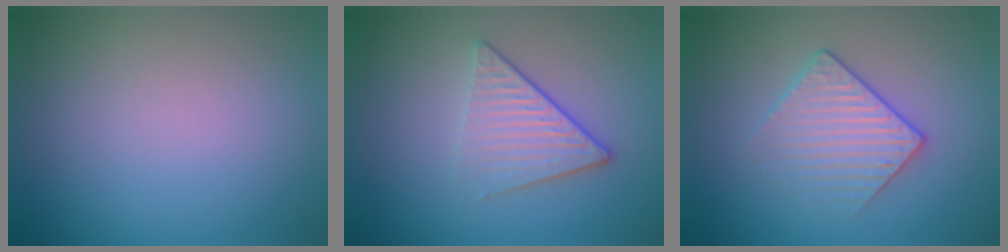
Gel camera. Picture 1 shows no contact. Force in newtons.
{"total": 4.1, "press": 2.9, "slide": 2.8}
{"total": 3.1, "press": 2.9, "slide": 1.1}